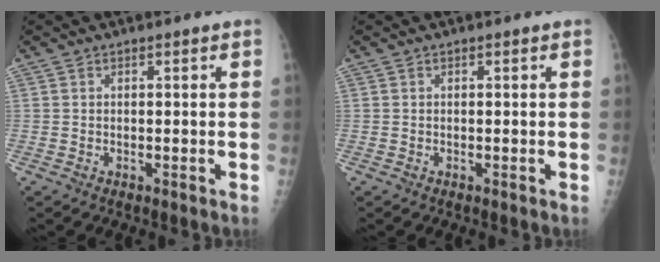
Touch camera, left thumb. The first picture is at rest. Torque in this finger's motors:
{"motor_torque": [0.00, 0.00, 0.00, 0.00, 0.00]}